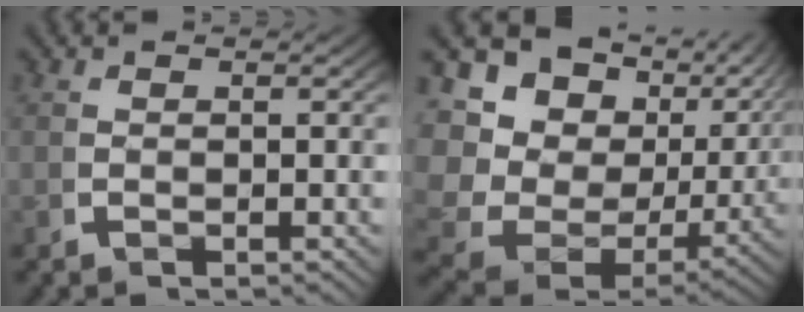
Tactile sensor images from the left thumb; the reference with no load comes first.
{"total": 15.6, "force": [1.4, 11.7, 10.2], "torque": [-0.199, -0.017, 0.013]}